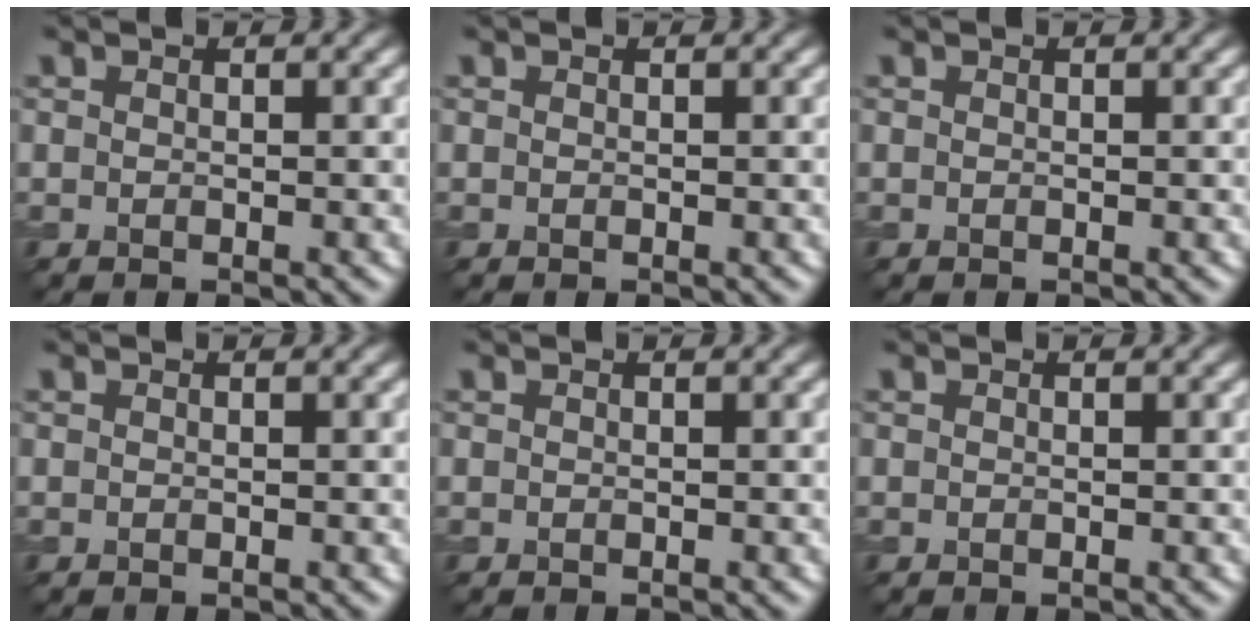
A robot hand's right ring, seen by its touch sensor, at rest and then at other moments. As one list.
[{"total": 0.0}, {"total": 0.0}, {"total": 0.0}, {"total": 0.0}, {"total": 0.0}]